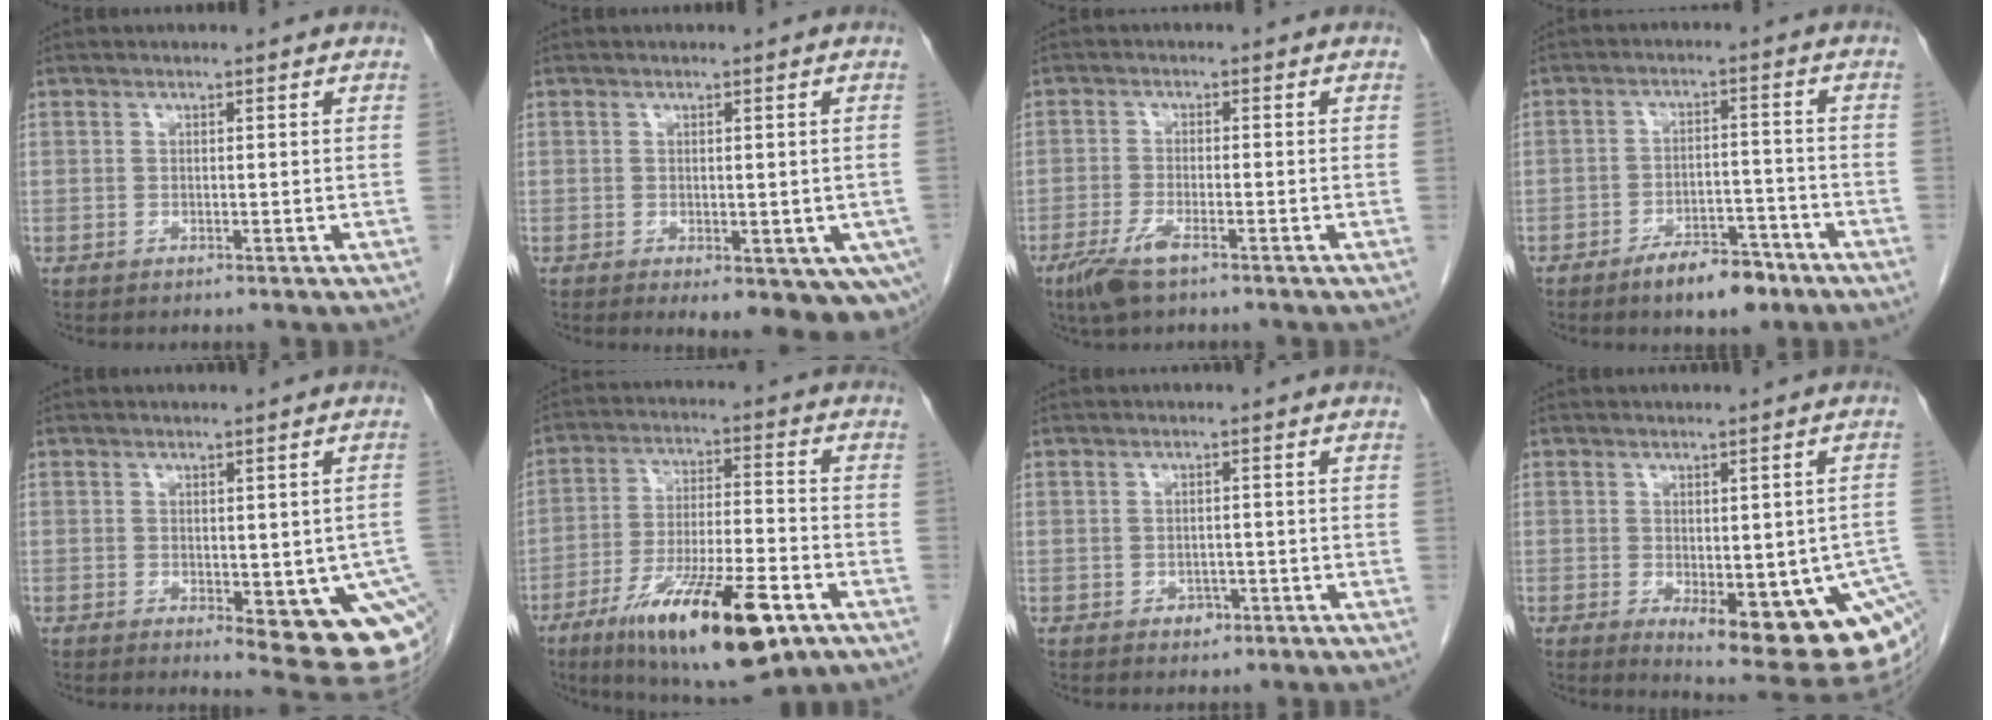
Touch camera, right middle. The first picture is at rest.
{"total": 12.8, "force": [-6.3, 6.0, 9.4], "torque": [-0.085, -0.028, -0.065]}
{"total": 4.8, "force": [-3.0, 0.9, 3.6], "torque": [-0.084, -0.011, -0.056]}
{"total": 7.1, "force": [-5.1, 2.7, 4.1], "torque": [-0.060, 0.004, -0.078]}
{"total": 13.2, "force": [-4.0, 4.5, 11.8], "torque": [-0.110, -0.005, -0.035]}
{"total": 19.0, "force": [-10.2, 4.0, 15.5], "torque": [-0.248, -0.026, -0.162]}
{"total": 1.8, "force": [-0.9, 1.3, 0.8], "torque": [-0.010, 0.004, -0.007]}
{"total": 17.0, "force": [-6.0, 6.2, 14.7], "torque": [-0.125, -0.005, -0.060]}